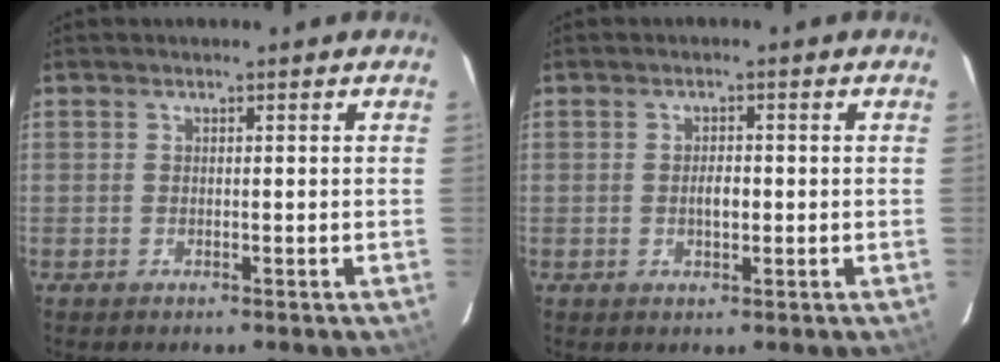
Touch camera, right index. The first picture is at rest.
{"total": 2.3, "force": [-0.3, 1.1, 2.0], "torque": [-0.036, 0.002, -0.005]}